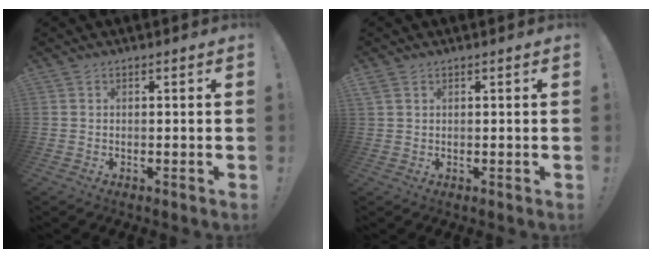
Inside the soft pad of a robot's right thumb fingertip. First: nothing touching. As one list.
[{"total": 1.6, "force": [0.9, 0.9, 0.9], "torque": [-0.019, 0.002, 0.017]}]